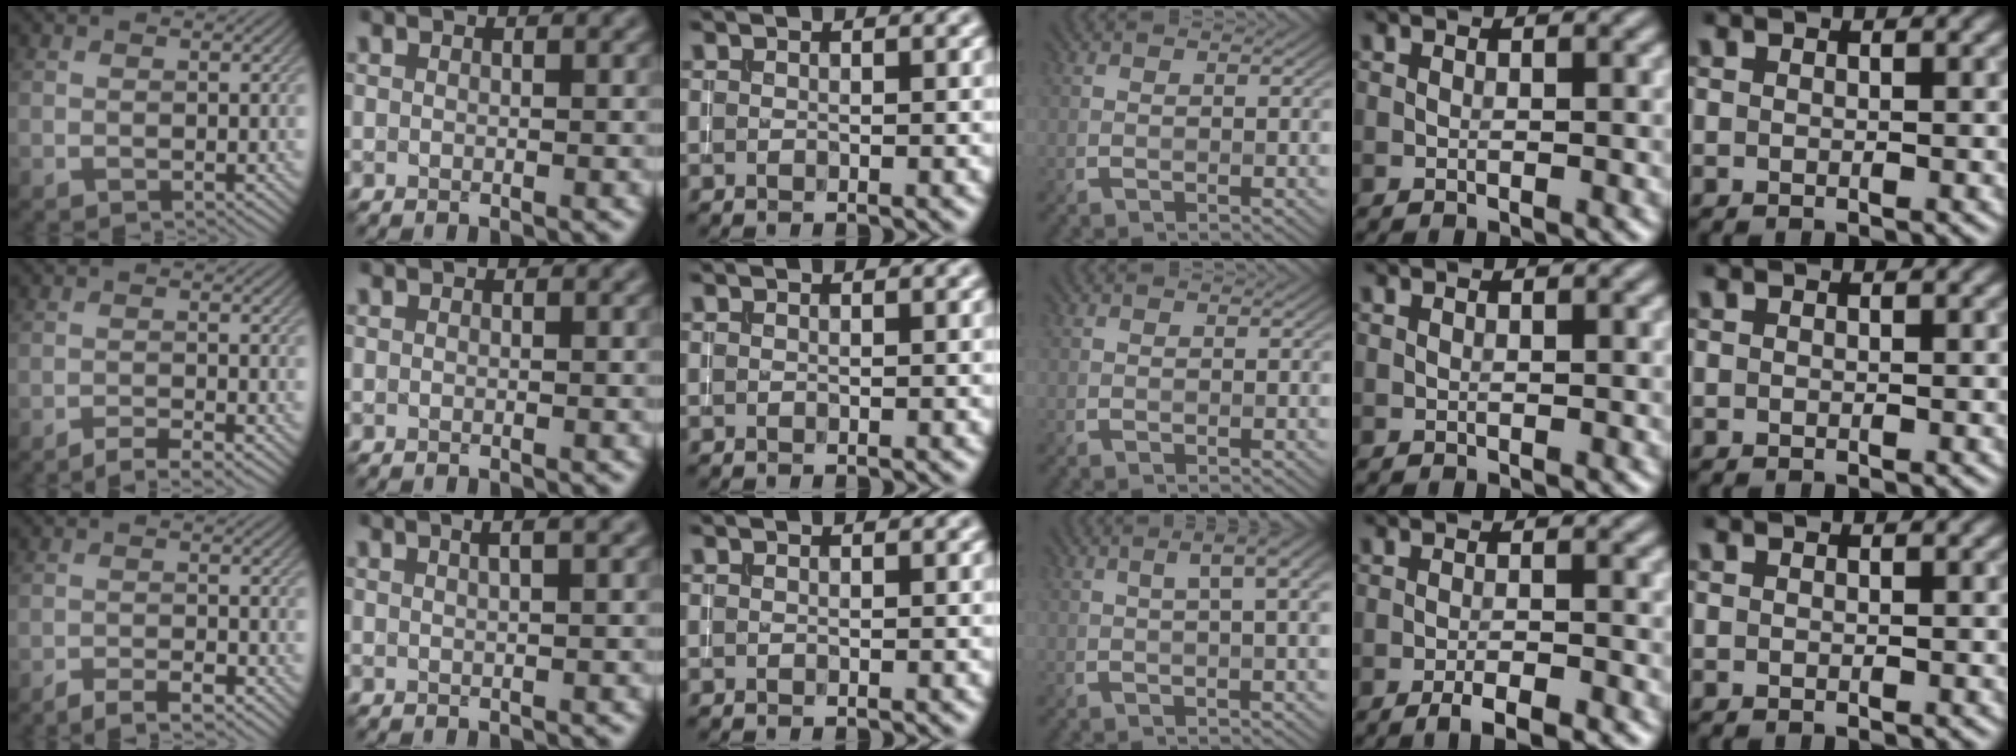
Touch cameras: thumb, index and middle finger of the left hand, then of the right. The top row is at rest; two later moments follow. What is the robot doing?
{"motion": "pour", "object": "almond"}